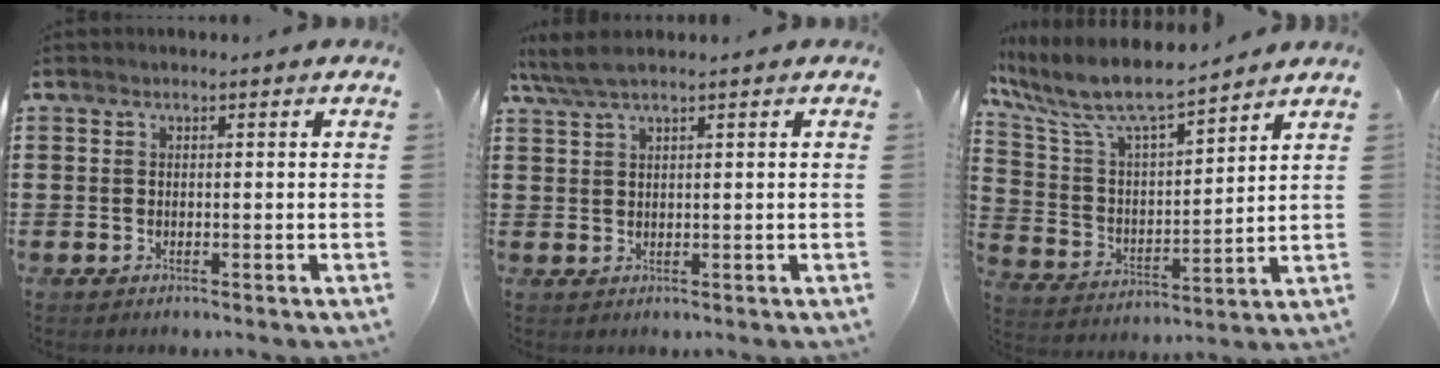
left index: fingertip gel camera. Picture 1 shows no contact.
{"total": 3.5, "force": [2.3, 0.2, 2.5], "torque": [-0.053, 0.004, 0.043]}
{"total": 8.8, "force": [7.3, 1.7, 4.6], "torque": [-0.122, -0.044, 0.124]}